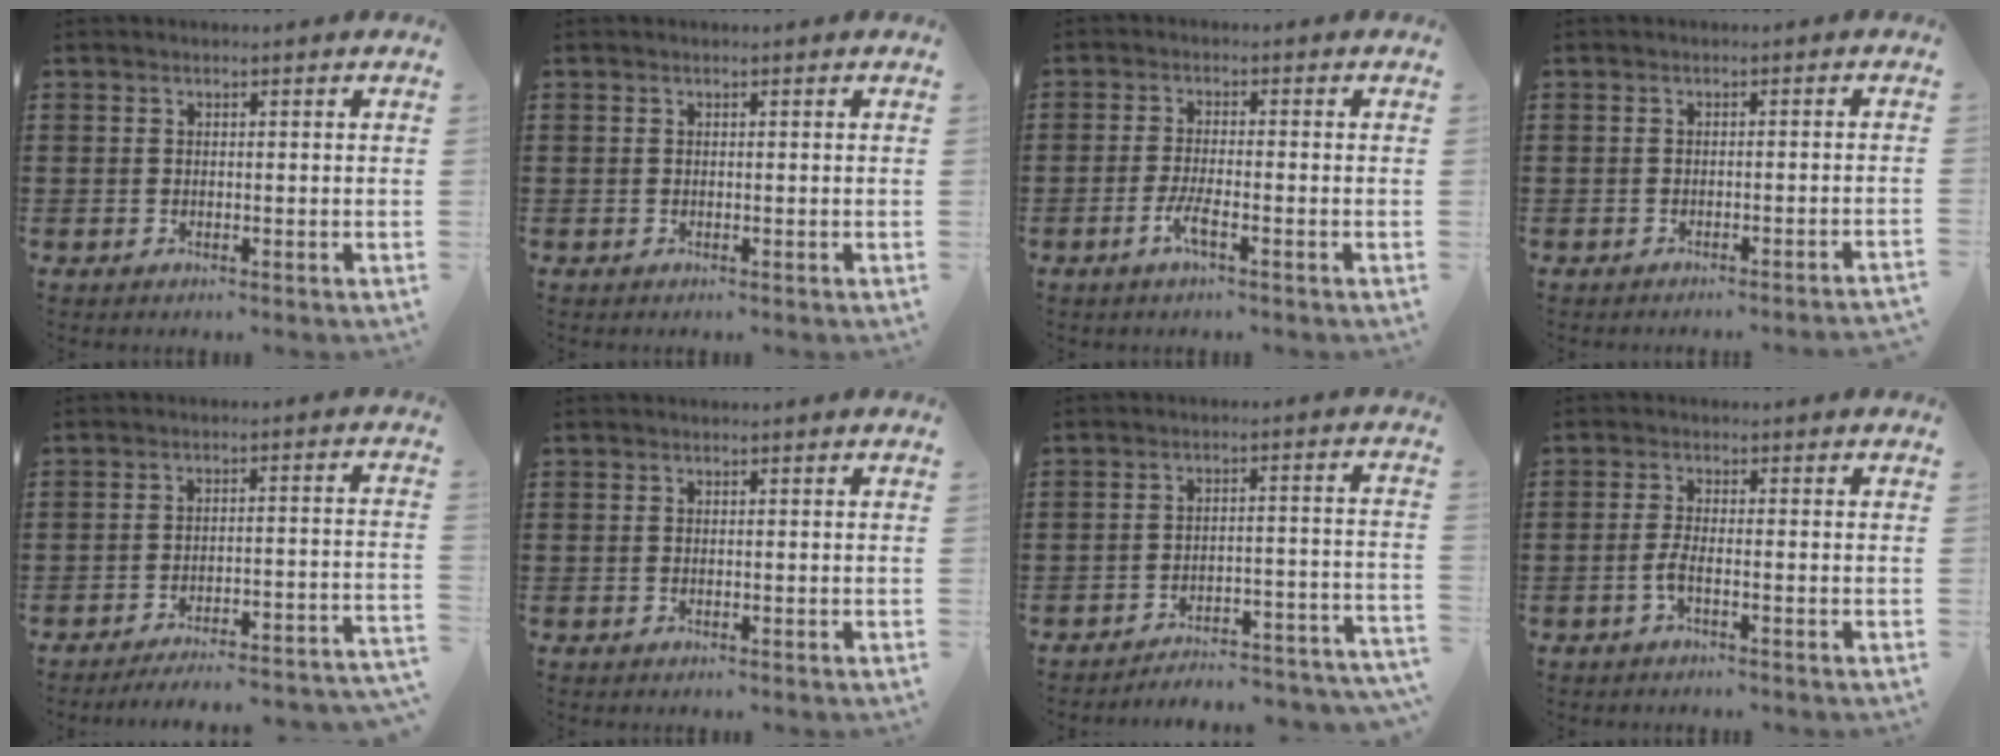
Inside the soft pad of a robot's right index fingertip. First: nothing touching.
{"total": 0.0}
{"total": 3.5, "force": [-1.8, 0.4, 3.0], "torque": [-0.064, -0.007, -0.036]}
{"total": 1.3, "force": [-1.1, -0.3, 0.6], "torque": [-0.011, 0.000, -0.022]}
{"total": 4.3, "force": [-4.0, -0.4, 1.5], "torque": [-0.030, -0.011, -0.083]}
{"total": 0.0}
{"total": 4.2, "force": [-4.1, 0.0, 1.0], "torque": [-0.023, -0.005, -0.087]}
{"total": 2.5, "force": [-1.2, 0.3, 2.1], "torque": [-0.055, -0.006, -0.027]}